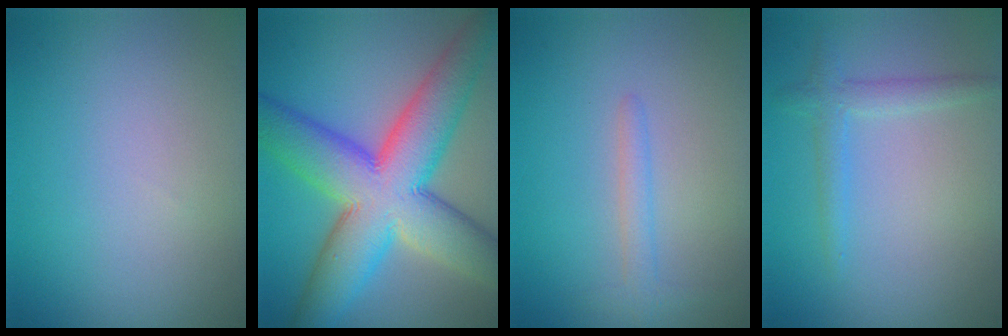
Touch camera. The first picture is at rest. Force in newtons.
{"total": 13.4, "press": 13.4, "slide": 0.4}
{"total": 1.5, "press": 1.5, "slide": 0.1}
{"total": 1.9, "press": 1.9, "slide": 0.1}